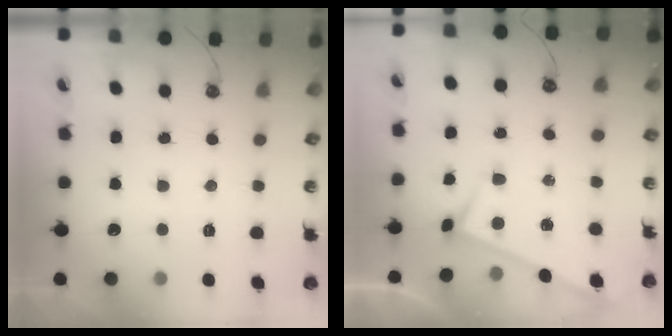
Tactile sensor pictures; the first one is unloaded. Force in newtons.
{"total": 3.2, "press": 3.1, "slide": 0.3}